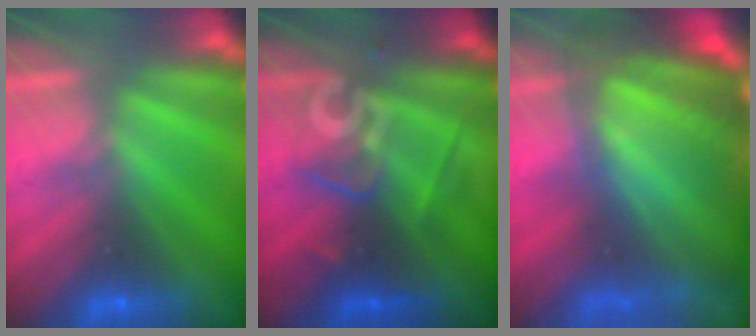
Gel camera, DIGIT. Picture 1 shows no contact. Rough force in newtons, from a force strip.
{"total": 2.6}
{"total": 11.6}